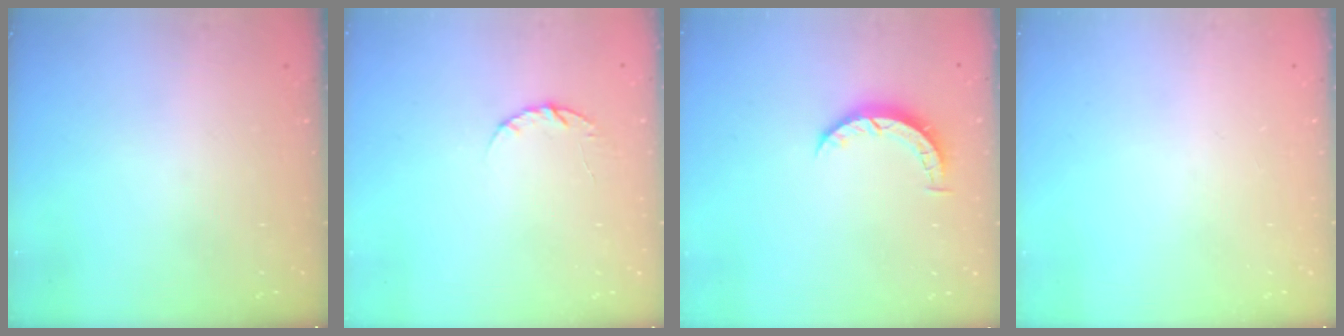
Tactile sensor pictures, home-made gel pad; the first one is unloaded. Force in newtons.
{"total": 4.4, "press": 4.4, "slide": 0.6}
{"total": 3.6, "press": 3.6, "slide": 0.4}
{"total": 0.0}